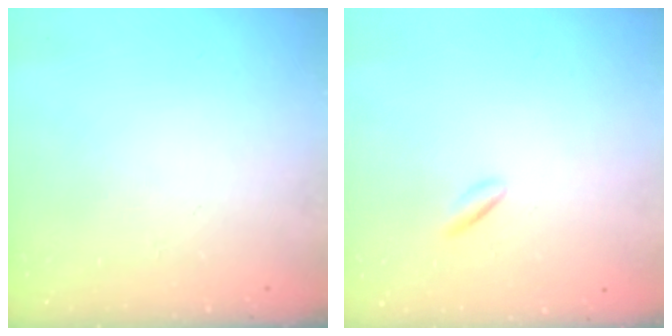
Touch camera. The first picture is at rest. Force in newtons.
{"total": 0.7, "press": 0.5, "slide": 0.5}